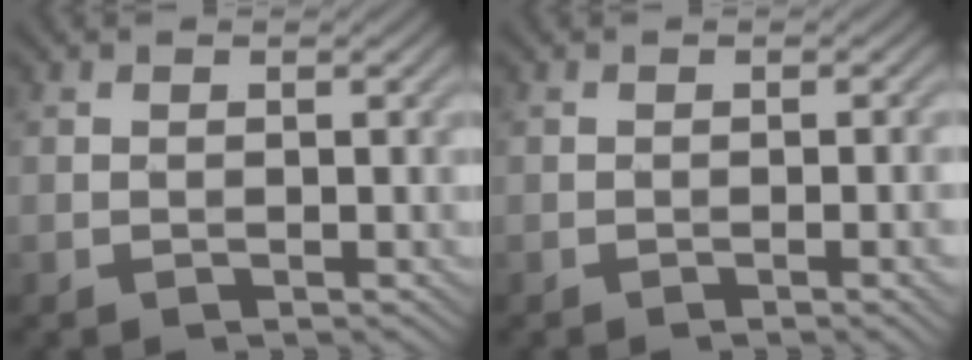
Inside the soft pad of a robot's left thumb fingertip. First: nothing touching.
{"total": 2.9, "force": [-0.8, 0.6, 2.7], "torque": [-0.037, 0.002, -0.015]}